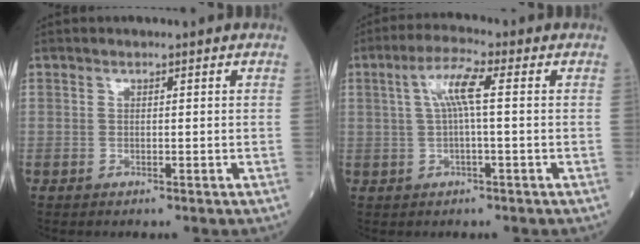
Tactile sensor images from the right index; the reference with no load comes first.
{"total": 5.9, "force": [1.1, 0.8, 5.7], "torque": [-0.118, 0.015, 0.023]}